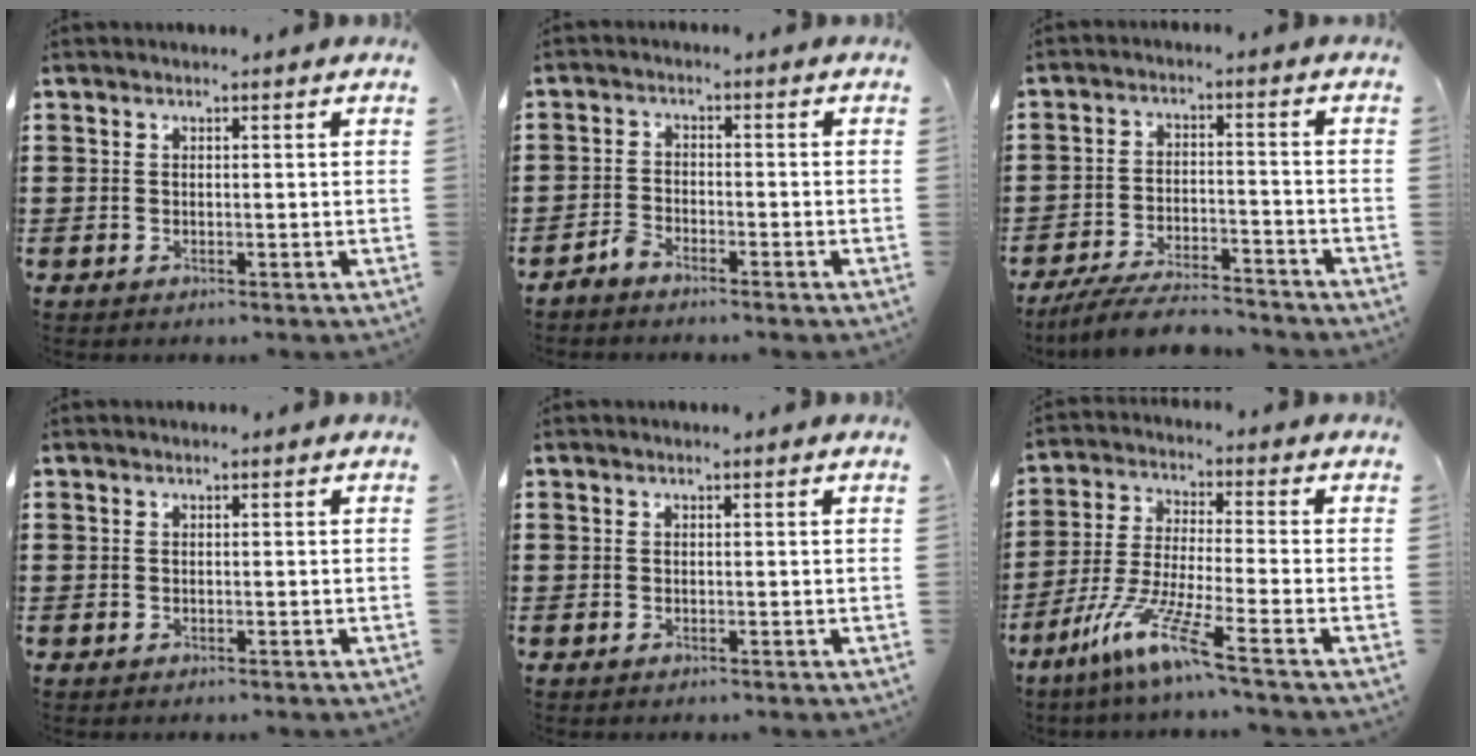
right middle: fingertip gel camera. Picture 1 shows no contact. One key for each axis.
{"total": 2.3, "fx": -2.2, "fy": 0.3, "fz": 0.5, "tx": -0.022, "ty": 0.002, "tz": -0.047}
{"total": 6.6, "fx": -6.1, "fy": 0.6, "fz": 2.4, "tx": -0.047, "ty": -0.002, "tz": -0.116}
{"total": 0.0}
{"total": 0.0}
{"total": 9.6, "fx": -6.5, "fy": 0.0, "fz": 7.0, "tx": -0.160, "ty": -0.021, "tz": -0.132}